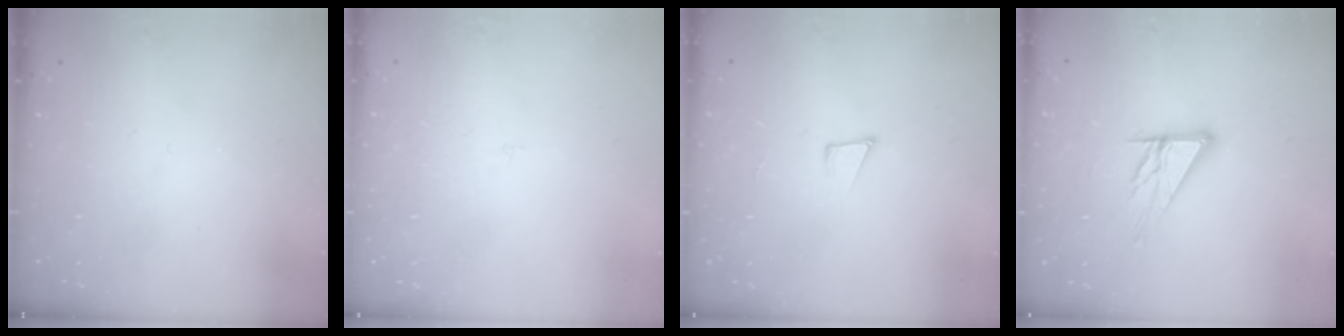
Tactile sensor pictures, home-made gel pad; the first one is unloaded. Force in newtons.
{"total": 1.6, "press": 1.6, "slide": 0.1}
{"total": 4.6, "press": 3.2, "slide": 3.3}
{"total": 10.9, "press": 10.9, "slide": 1.0}